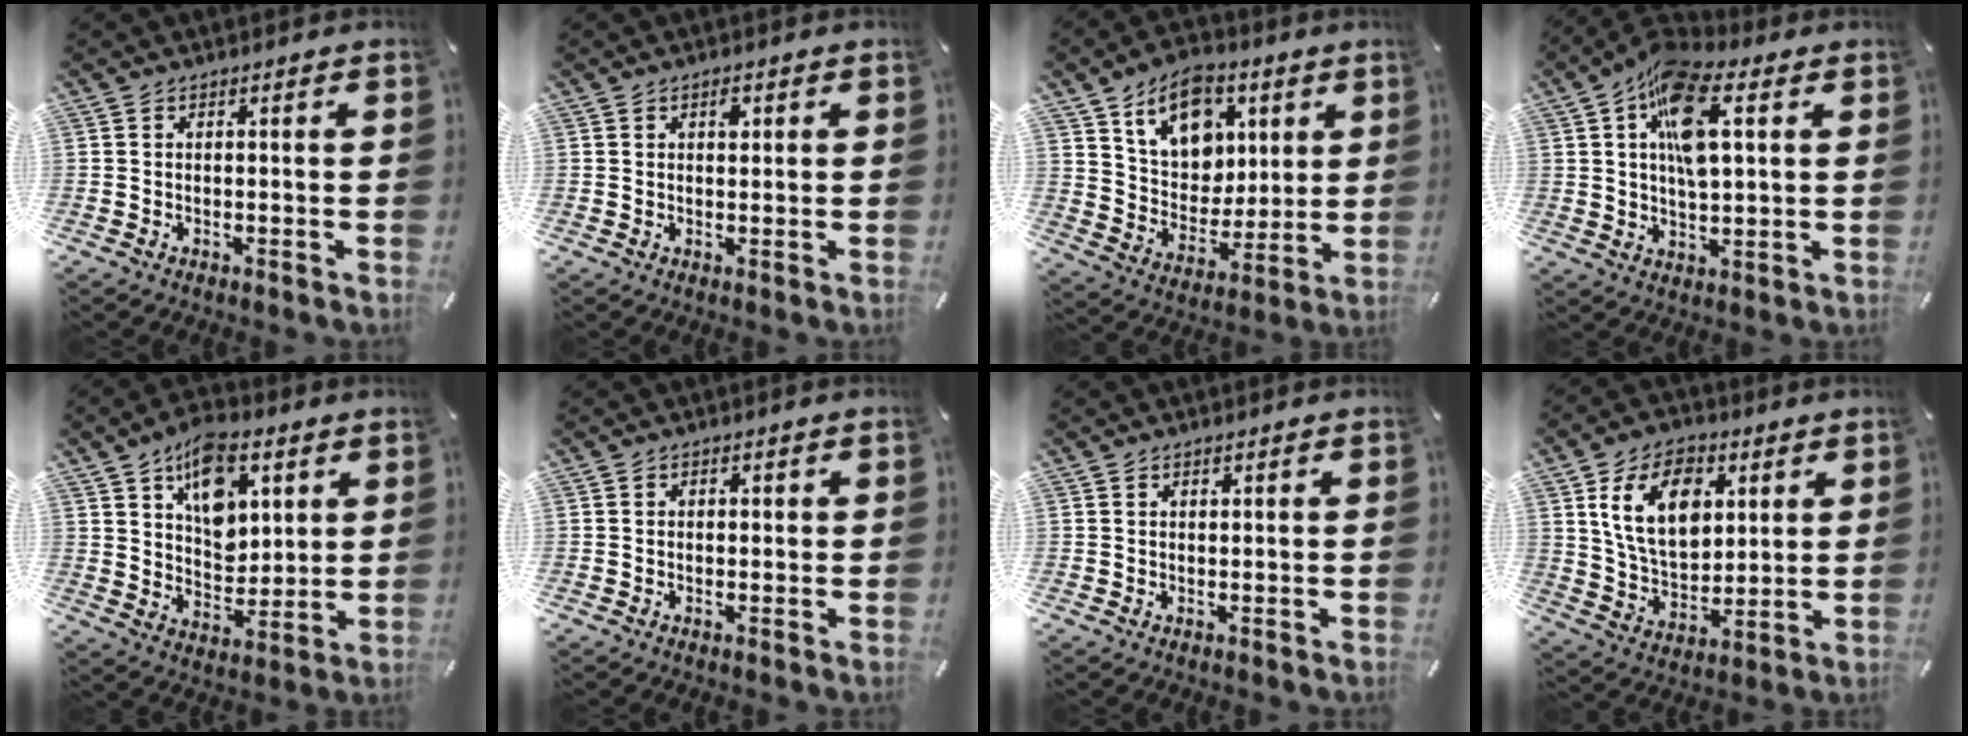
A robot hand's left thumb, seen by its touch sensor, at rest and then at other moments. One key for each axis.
{"total": 2.0, "fx": 0.8, "fy": 1.3, "fz": 1.3, "tx": -0.011, "ty": -0.002, "tz": 0.011}
{"total": 14.4, "fx": 7.3, "fy": 10.9, "fz": 5.7, "tx": -0.089, "ty": -0.037, "tz": 0.140}
{"total": 14.9, "fx": 4.8, "fy": 7.6, "fz": 11.9, "tx": -0.217, "ty": -0.002, "tz": 0.083}
{"total": 13.2, "fx": 6.7, "fy": 8.6, "fz": 7.4, "tx": -0.103, "ty": -0.029, "tz": 0.119}
{"total": 1.0, "fx": 0.1, "fy": 0.9, "fz": 0.4, "tx": 0.000, "ty": 0.003, "tz": -0.001}
{"total": 0.9, "fx": 0.5, "fy": 0.7, "fz": 0.3, "tx": -0.007, "ty": 0.002, "tz": 0.009}
{"total": 14.9, "fx": 5.6, "fy": 10.3, "fz": 9.2, "tx": -0.174, "ty": -0.003, "tz": 0.102}